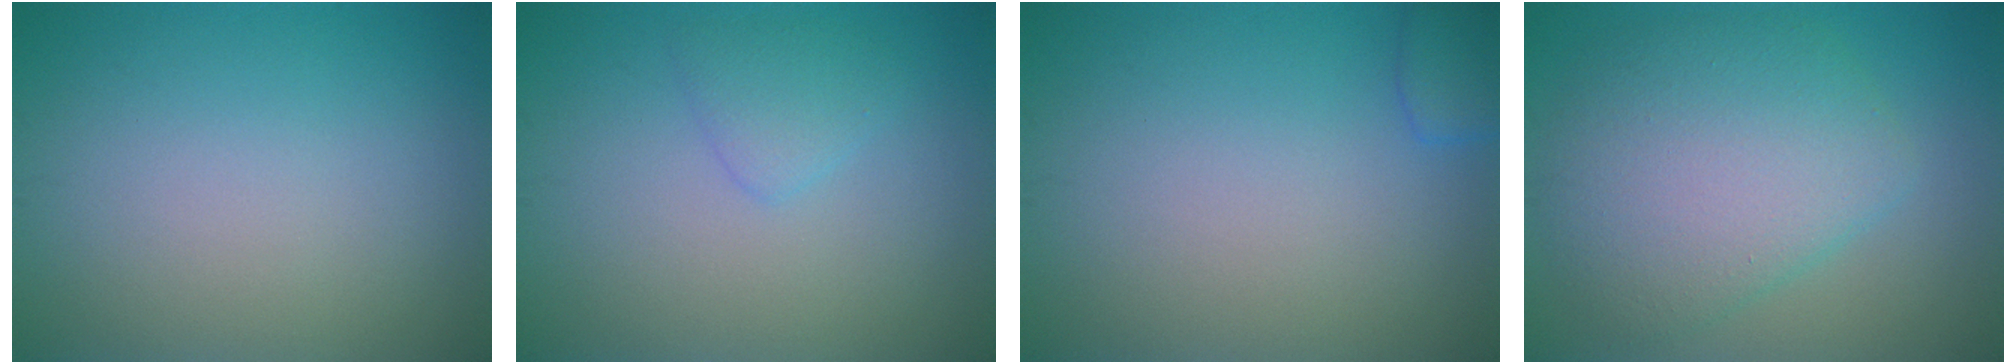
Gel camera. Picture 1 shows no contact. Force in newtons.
{"total": 1.6, "press": 1.6, "slide": 0.1}
{"total": 1.9, "press": 1.9, "slide": 0.2}
{"total": 7.0, "press": 7.0, "slide": 0.3}